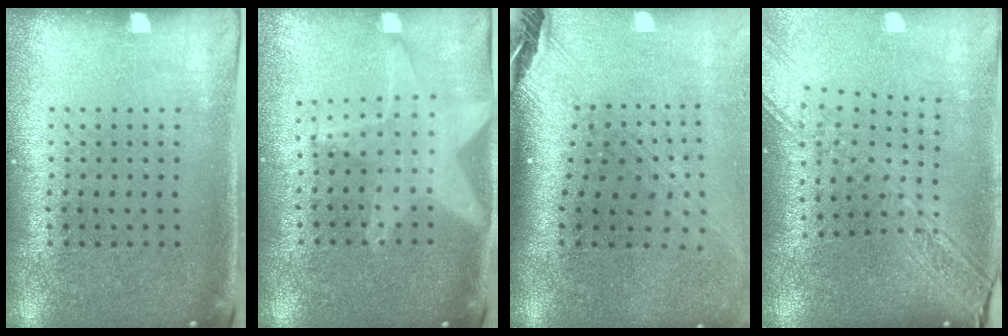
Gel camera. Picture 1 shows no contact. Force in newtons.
{"total": 1.9, "press": 1.6, "slide": 1.0}
{"total": 3.0, "press": 2.1, "slide": 2.0}
{"total": 2.8, "press": 2.2, "slide": 1.7}